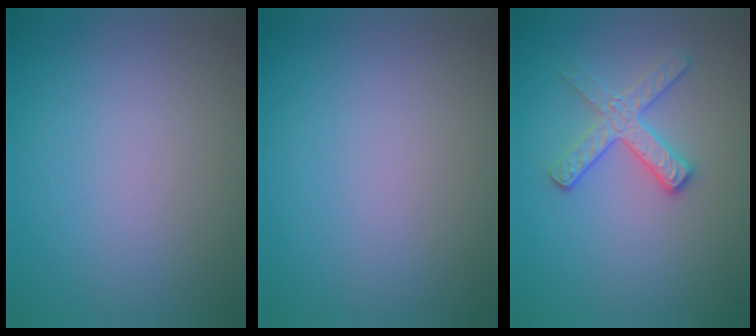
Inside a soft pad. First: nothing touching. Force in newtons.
{"total": 0.0}
{"total": 2.8, "press": 2.6, "slide": 1.0}